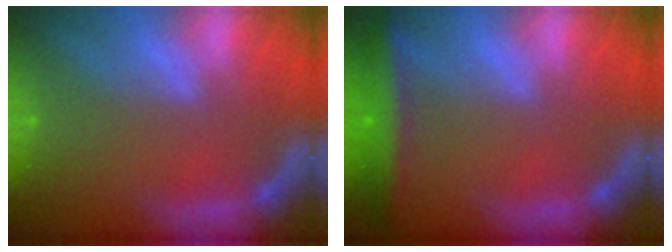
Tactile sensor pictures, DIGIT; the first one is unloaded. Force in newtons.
{"total": 5.0}